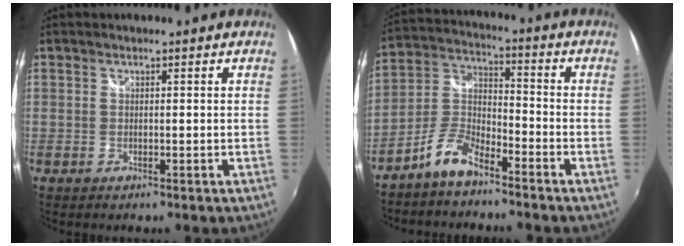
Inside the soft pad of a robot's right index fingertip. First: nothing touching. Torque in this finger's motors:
{"motor_torque": [0.46, -0.44, 0.32, 0.08]}